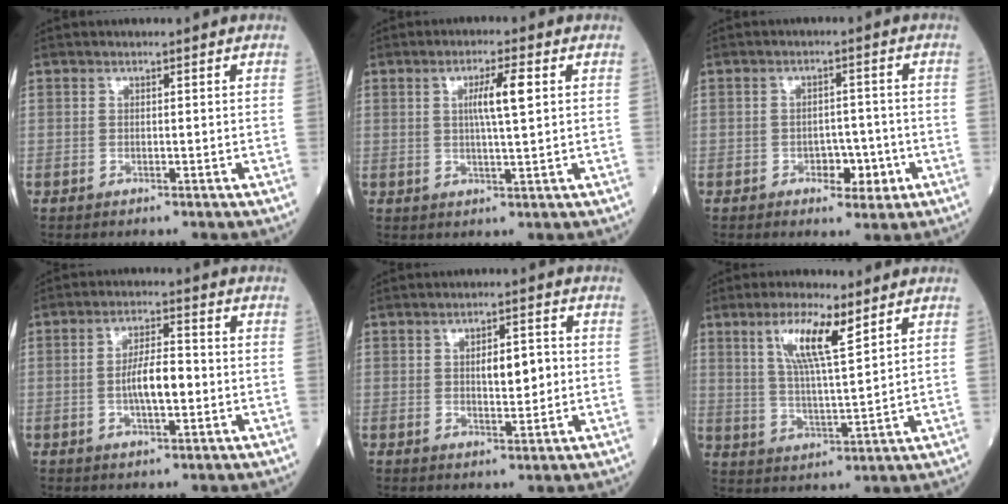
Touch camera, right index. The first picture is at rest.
{"total": 5.1, "force": [1.2, 0.1, 4.9], "torque": [-0.087, 0.001, 0.021]}
{"total": 3.9, "force": [-1.7, 2.1, 2.9], "torque": [-0.033, 0.006, -0.020]}
{"total": 6.2, "force": [-0.9, 1.7, 5.9], "torque": [-0.111, 0.007, -0.017]}
{"total": 4.9, "force": [0.3, 1.8, 4.5], "torque": [-0.070, 0.004, 0.008]}
{"total": 8.9, "force": [4.7, 1.1, 7.5], "torque": [-0.144, -0.001, 0.087]}